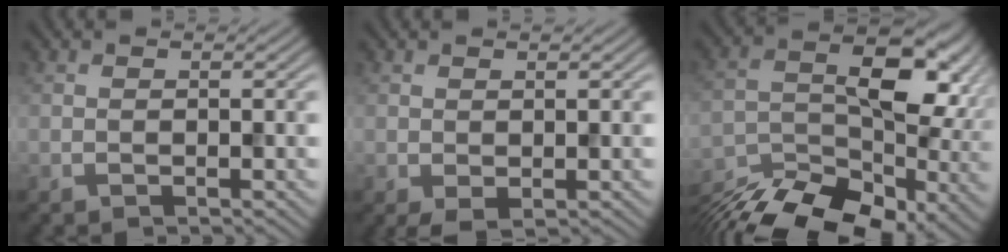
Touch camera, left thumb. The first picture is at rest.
{"total": 1.4, "force": [-0.2, 0.8, 1.2], "torque": [-0.027, -0.004, 0.000]}
{"total": 16.5, "force": [-8.4, 8.6, 11.4], "torque": [-0.194, -0.035, -0.128]}